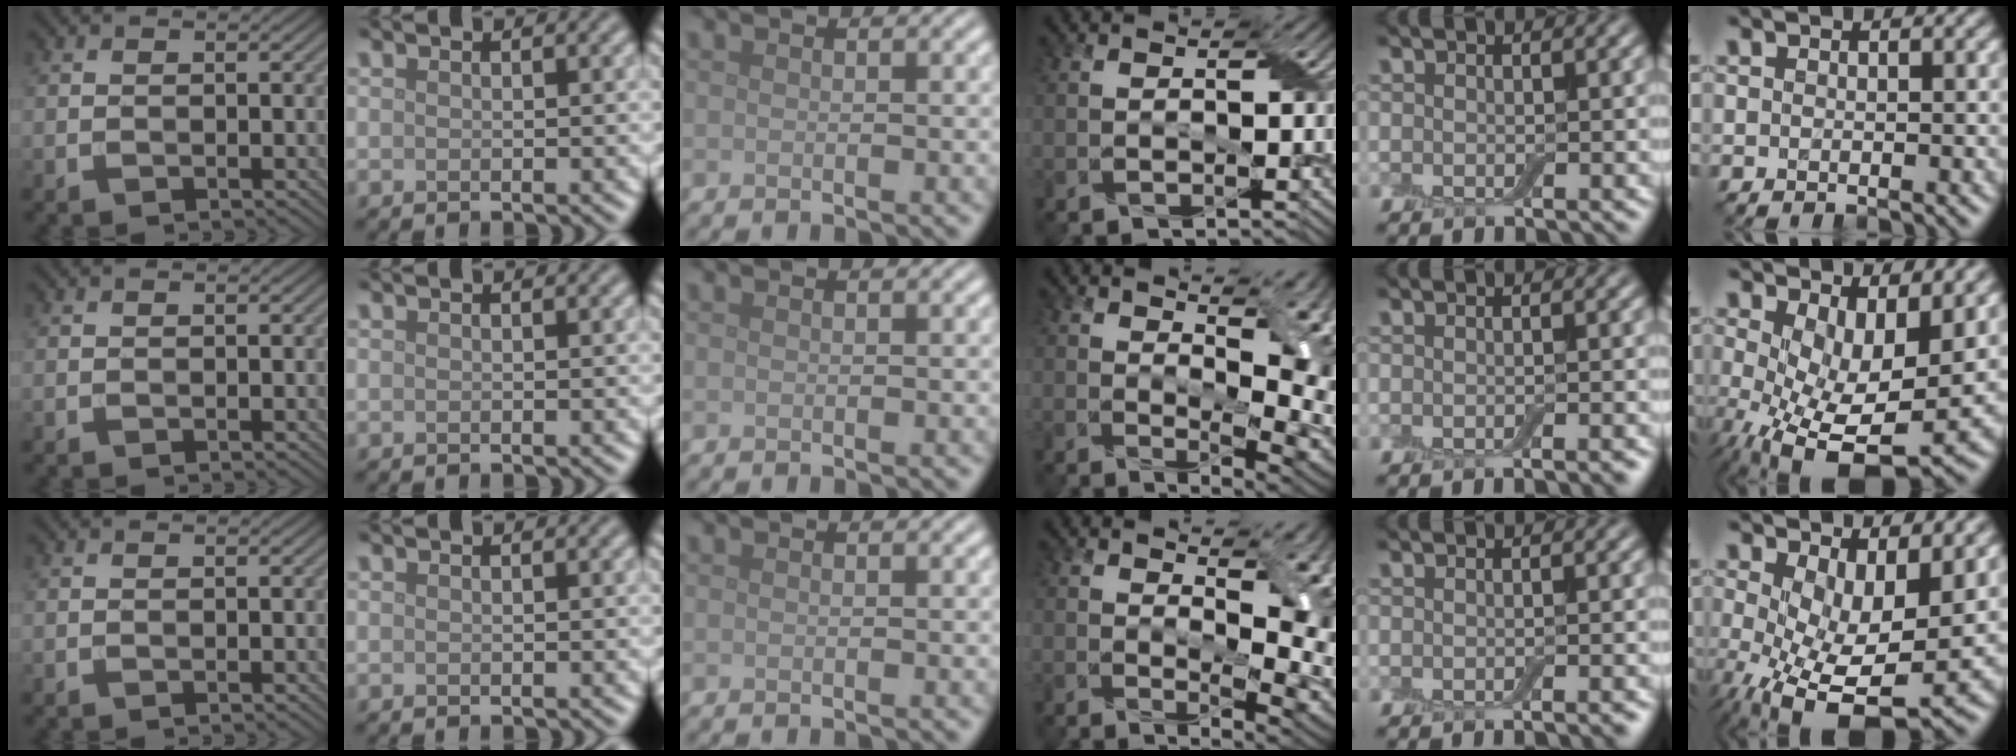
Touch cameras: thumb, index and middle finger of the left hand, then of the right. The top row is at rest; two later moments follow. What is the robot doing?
{"motion": "peel", "object": "aluminum foil"}